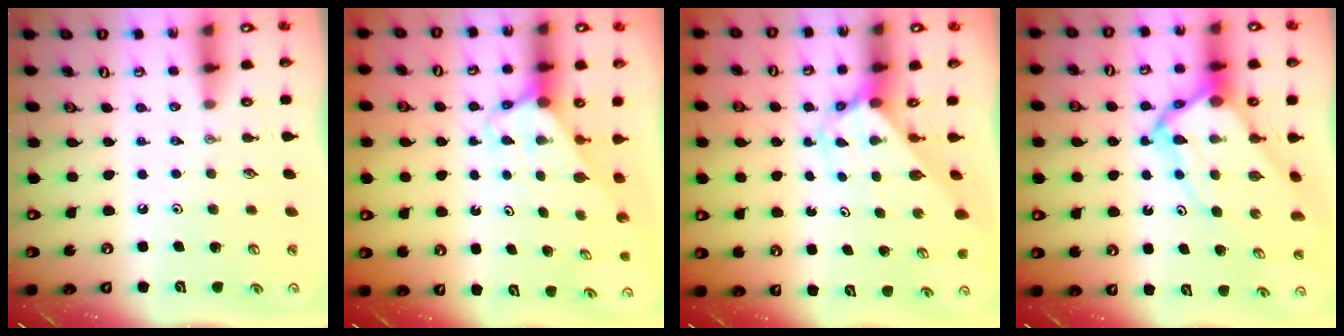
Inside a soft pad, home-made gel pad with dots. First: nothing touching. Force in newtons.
{"total": 2.6, "press": 2.6, "slide": 0.1}
{"total": 2.7, "press": 2.7, "slide": 0.3}
{"total": 10.4, "press": 10.3, "slide": 1.0}